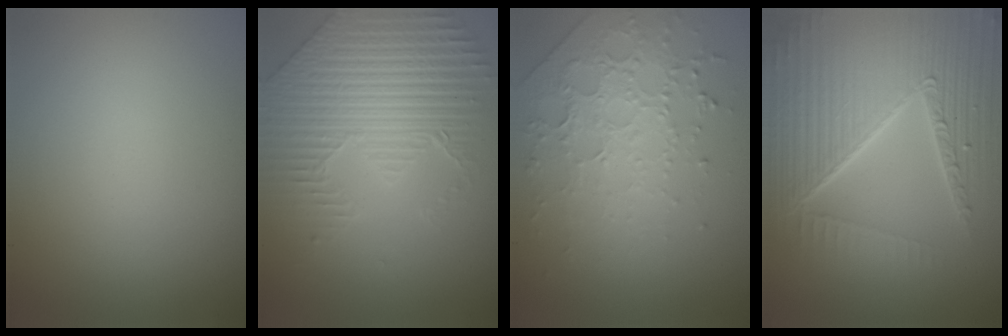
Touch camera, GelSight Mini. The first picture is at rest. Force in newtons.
{"total": 4.7, "press": 4.5, "slide": 1.3}
{"total": 4.5, "press": 3.1, "slide": 3.2}
{"total": 10.0, "press": 6.5, "slide": 7.6}